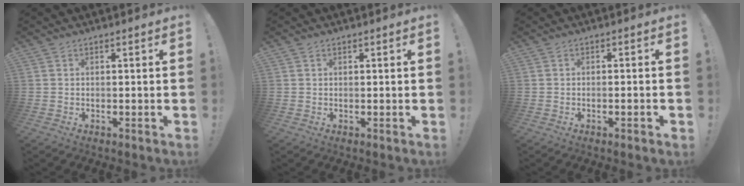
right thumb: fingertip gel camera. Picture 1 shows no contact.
{"total": 0.5, "force": [0.4, 0.4, 0.0], "torque": [0.006, -0.003, 0.006]}
{"total": 1.3, "force": [-0.9, -0.2, 1.0], "torque": [-0.013, 0.000, -0.014]}